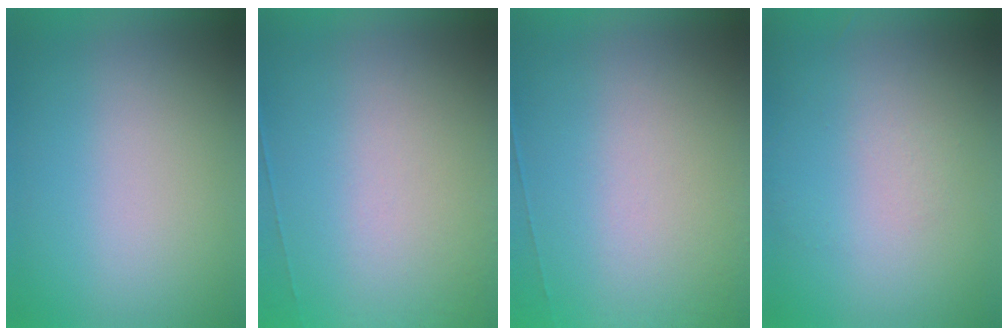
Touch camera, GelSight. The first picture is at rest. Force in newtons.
{"total": 6.6}
{"total": 6.6}
{"total": 1.3}